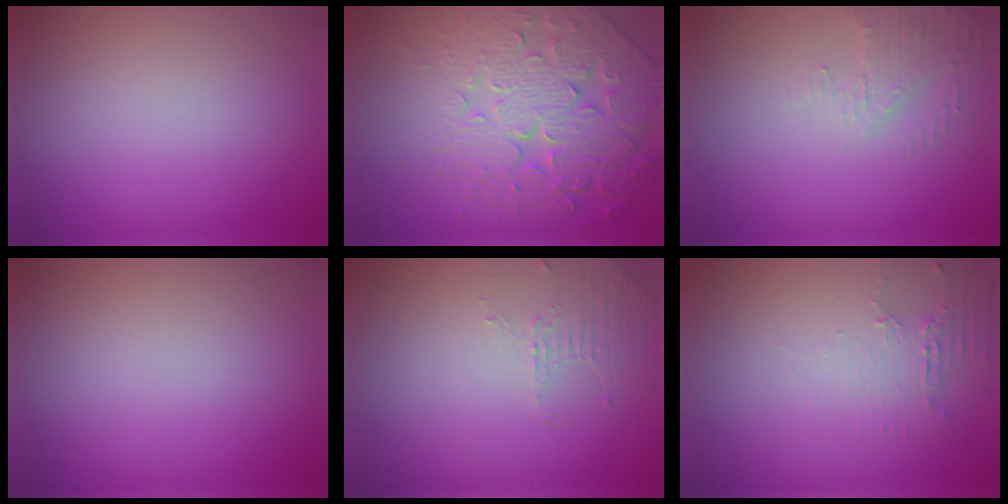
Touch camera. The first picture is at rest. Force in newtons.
{"total": 8.0, "press": 5.8, "slide": 5.4}
{"total": 2.2, "press": 2.1, "slide": 0.5}
{"total": 0.0}
{"total": 1.2, "press": 0.4, "slide": 1.1}
{"total": 2.3, "press": 1.7, "slide": 1.5}